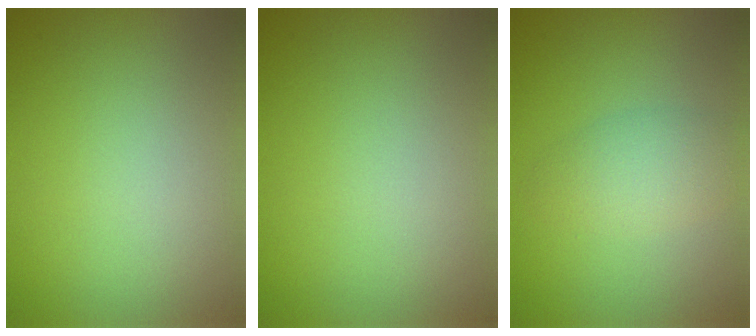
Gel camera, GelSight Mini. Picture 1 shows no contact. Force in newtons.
{"total": 0.0}
{"total": 3.0, "press": 3.0, "slide": 0.2}